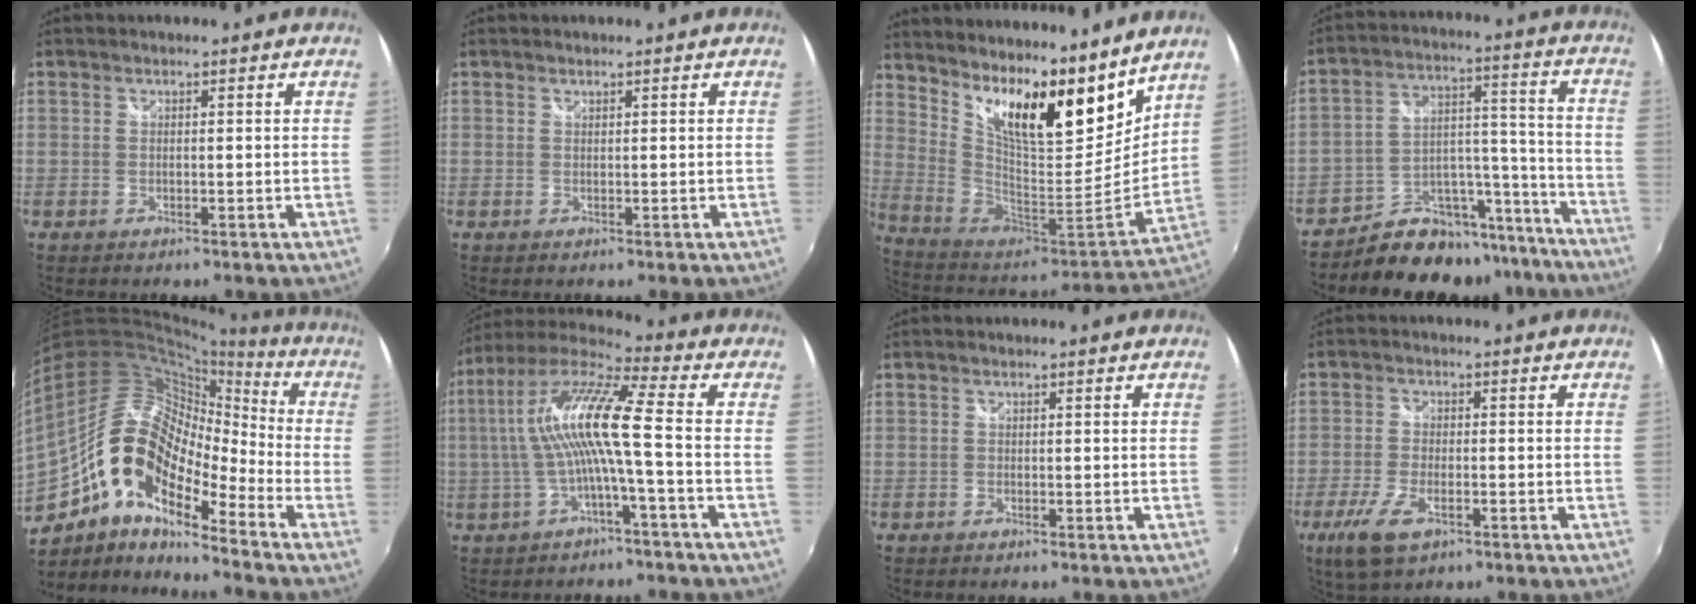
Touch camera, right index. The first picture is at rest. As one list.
[{"total": 0.0}, {"total": 19.6, "force": [13.6, 5.8, 12.8], "torque": [-0.220, -0.013, 0.251]}, {"total": 14.6, "force": [-12.3, 7.1, 3.6], "torque": [-0.041, 0.074, -0.174]}, {"total": 19.5, "force": [-9.9, 9.1, 14.2], "torque": [-0.250, -0.009, -0.199]}, {"total": 12.9, "force": [-1.3, 0.2, 12.8], "torque": [-0.242, 0.011, -0.022]}, {"total": 0.0}, {"total": 8.1, "force": [-4.3, 3.5, 6.0], "torque": [-0.145, -0.018, -0.080]}]